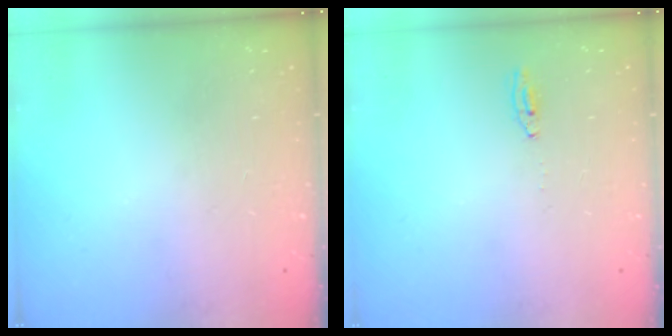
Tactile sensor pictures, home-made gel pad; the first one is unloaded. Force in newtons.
{"total": 2.0, "press": 2.0, "slide": 0.2}